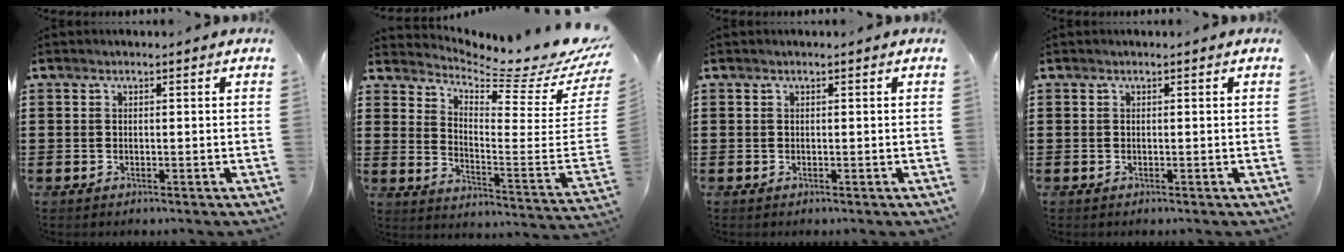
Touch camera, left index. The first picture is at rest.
{"total": 5.2, "force": [4.8, -0.3, 2.0], "torque": [-0.054, -0.064, 0.073]}
{"total": 0.0}
{"total": 0.0}